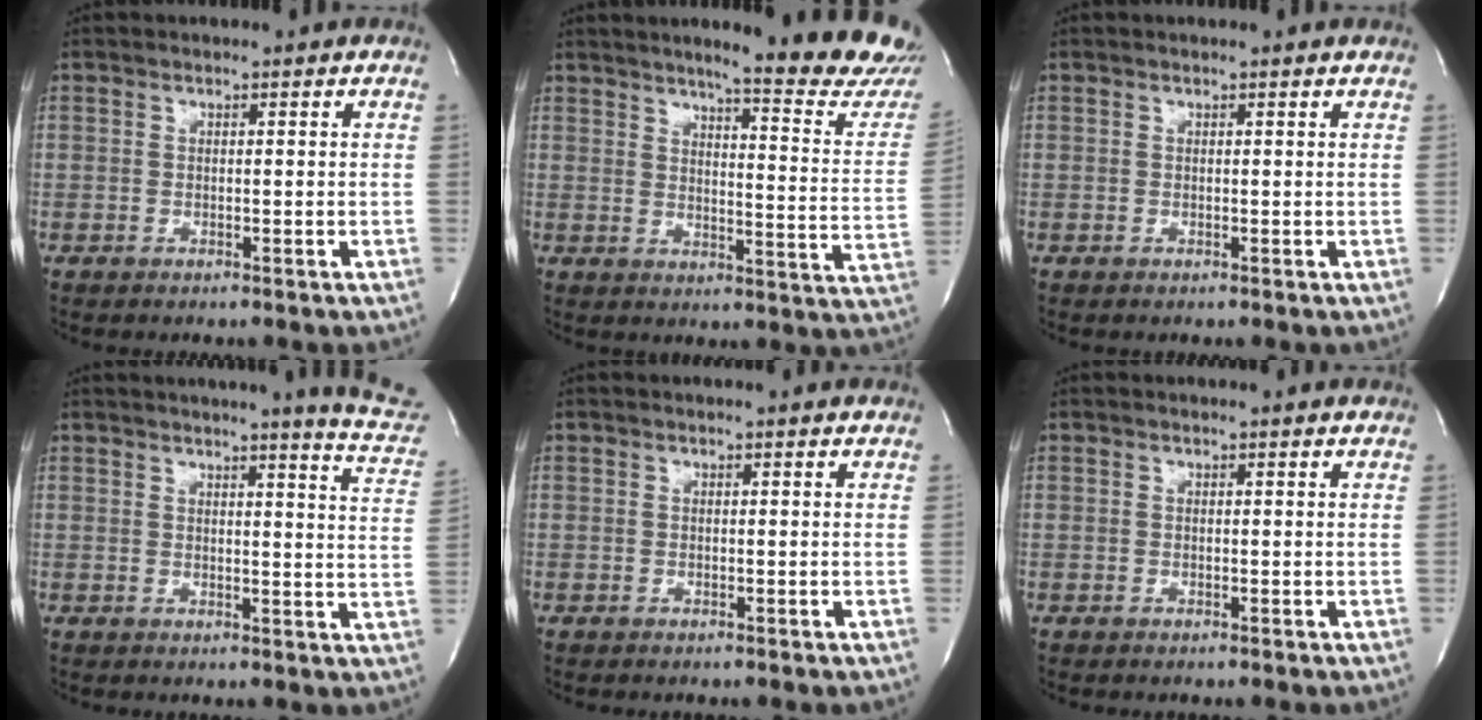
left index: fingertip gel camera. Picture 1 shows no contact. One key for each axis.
{"total": 18.5, "fx": 16.4, "fy": 0.1, "fz": 8.5, "tx": -0.107, "ty": -0.095, "tz": 0.187}
{"total": 0.7, "fx": 0.7, "fy": 0.0, "fz": 0.2, "tx": -0.008, "ty": 0.001, "tz": 0.004}
{"total": 11.4, "fx": 10.3, "fy": -0.7, "fz": 4.7, "tx": -0.050, "ty": -0.067, "tz": 0.092}
{"total": 0.8, "fx": 0.8, "fy": 0.0, "fz": 0.2, "tx": -0.011, "ty": 0.001, "tz": 0.005}
{"total": 1.4, "fx": 1.3, "fy": 0.0, "fz": 0.4, "tx": -0.012, "ty": 0.003, "tz": 0.009}